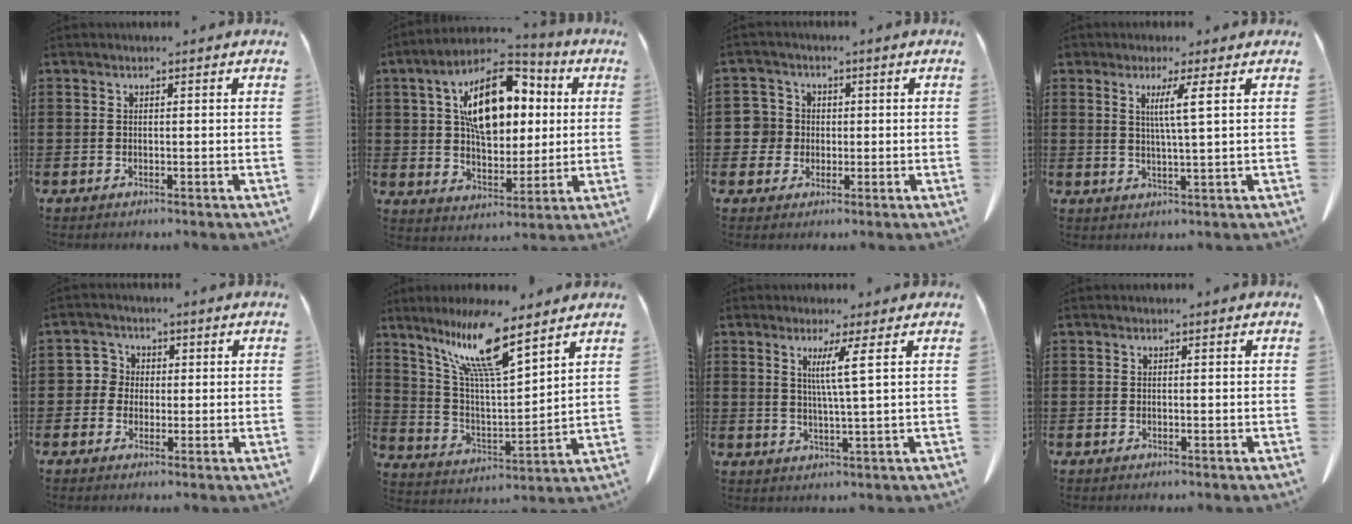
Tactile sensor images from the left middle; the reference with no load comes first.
{"total": 13.8, "force": [4.0, 7.9, 10.5], "torque": [-0.188, 0.012, 0.068]}
{"total": 4.2, "force": [0.1, 4.1, 1.0], "torque": [-0.050, 0.010, -0.003]}
{"total": 3.5, "force": [1.5, -0.5, 3.1], "torque": [-0.066, -0.007, 0.023]}
{"total": 2.6, "force": [0.2, 2.6, 0.4], "torque": [-0.021, 0.010, 0.002]}
{"total": 13.1, "force": [9.1, 2.1, 9.2], "torque": [-0.202, -0.025, 0.155]}
{"total": 3.8, "force": [1.5, -0.9, 3.4], "torque": [-0.070, -0.009, 0.023]}
{"total": 0.0}